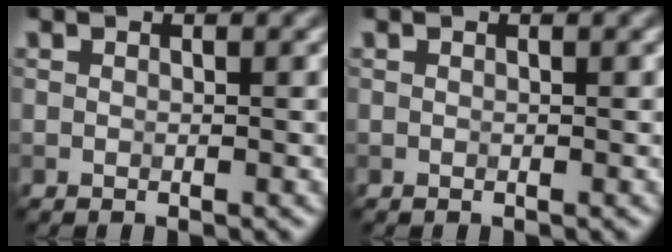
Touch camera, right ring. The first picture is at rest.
{"total": 0.0}